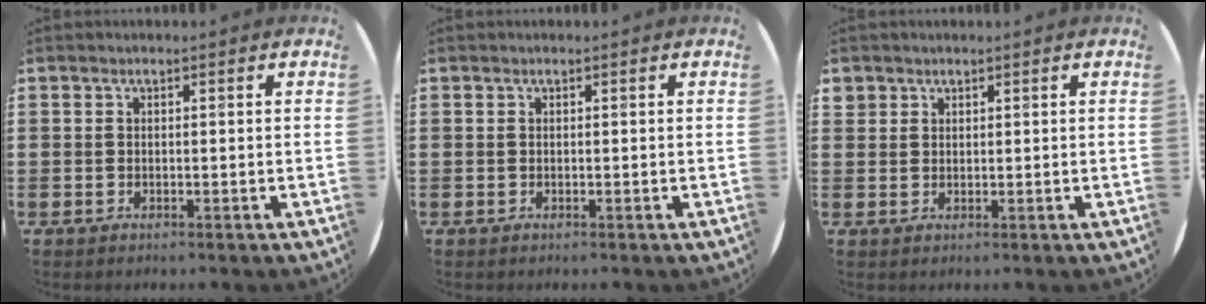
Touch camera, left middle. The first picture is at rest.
{"total": 0.0}
{"total": 1.4, "force": [1.2, 0.8, -0.1], "torque": [0.001, 0.003, 0.024]}